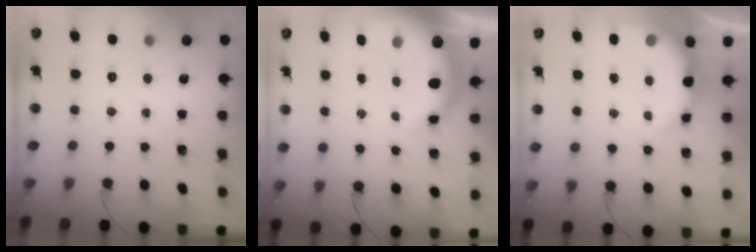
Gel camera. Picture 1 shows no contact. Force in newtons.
{"total": 6.9, "press": 6.7, "slide": 1.6}
{"total": 8.9, "press": 8.7, "slide": 1.8}